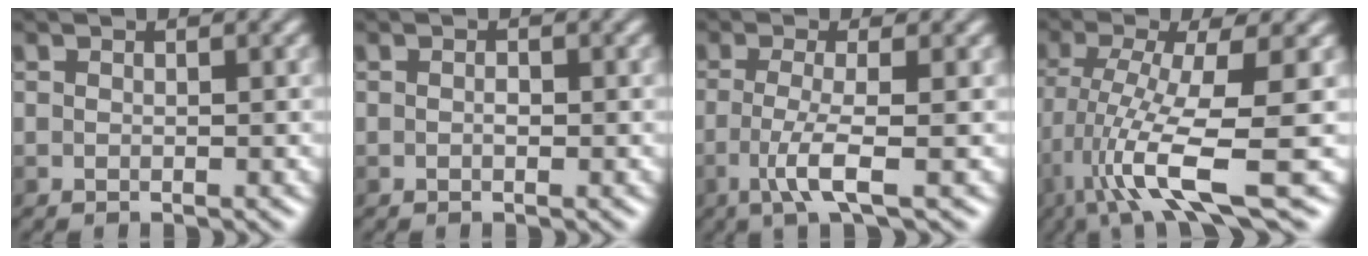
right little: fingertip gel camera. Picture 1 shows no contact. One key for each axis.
{"total": 0.6, "fx": 0.0, "fy": 0.4, "fz": 0.5, "tx": -0.001, "ty": 0.001, "tz": -0.006}
{"total": 3.5, "fx": -1.5, "fy": 0.0, "fz": 3.2, "tx": -0.069, "ty": 0.000, "tz": -0.031}
{"total": 8.2, "fx": -3.1, "fy": 1.1, "fz": 7.6, "tx": -0.154, "ty": -0.003, "tz": -0.056}